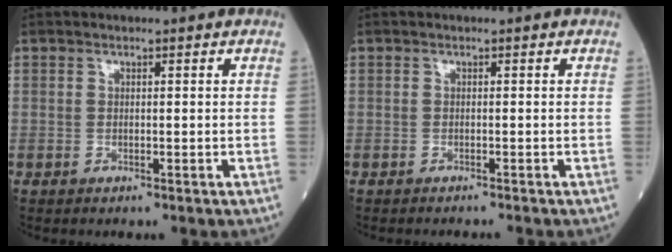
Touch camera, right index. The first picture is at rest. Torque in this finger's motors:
{"motor_torque": [0.00, -2.14, 0.40, 0.12]}